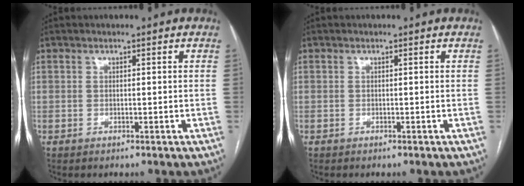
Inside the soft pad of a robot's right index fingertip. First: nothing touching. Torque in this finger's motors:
{"motor_torque": [0.18, 0.01, 0.01, 0.01]}